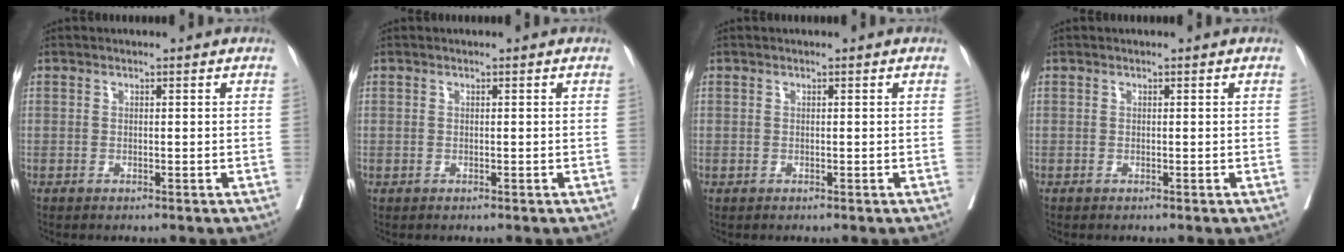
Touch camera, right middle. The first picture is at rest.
{"total": 0.0}
{"total": 0.0}
{"total": 0.0}